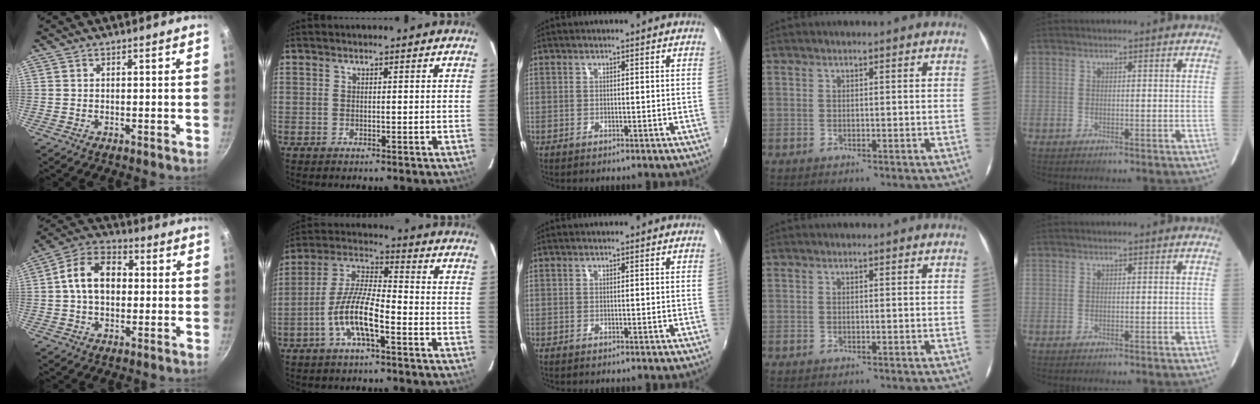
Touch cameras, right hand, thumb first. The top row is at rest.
{"thumb": {"total": 11.6, "force": [0.7, 8.2, 8.2], "torque": [-0.111, 0.029, -0.004]}, "index": {"total": 10.4, "force": [-4.7, 2.4, 9.0], "torque": [-0.190, 0.004, -0.093]}}